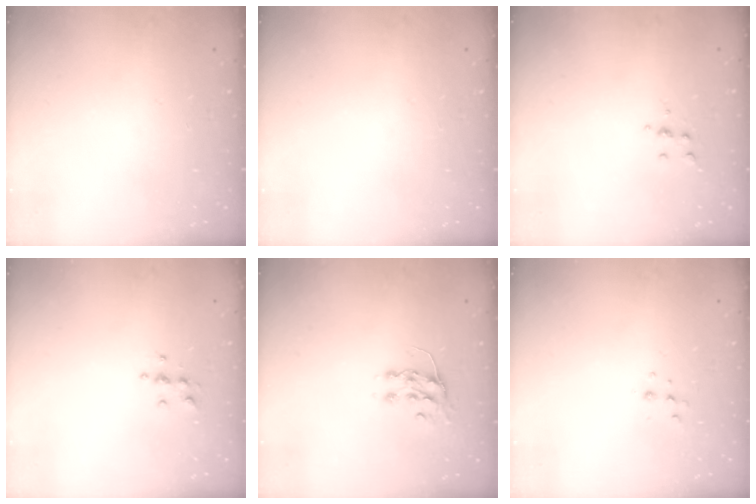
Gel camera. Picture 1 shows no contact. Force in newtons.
{"total": 0.0}
{"total": 4.0, "press": 3.9, "slide": 0.9}
{"total": 4.3, "press": 4.3, "slide": 0.6}
{"total": 7.6, "press": 7.5, "slide": 0.9}
{"total": 3.8, "press": 3.7, "slide": 0.7}